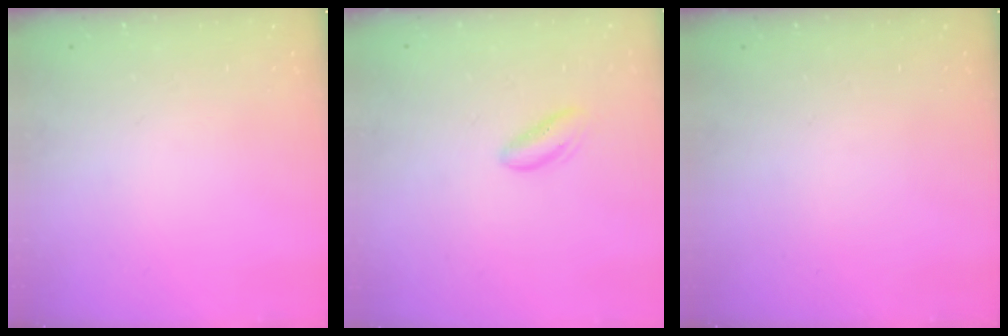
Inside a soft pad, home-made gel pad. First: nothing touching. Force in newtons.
{"total": 2.9, "press": 2.9, "slide": 0.3}
{"total": 0.0}